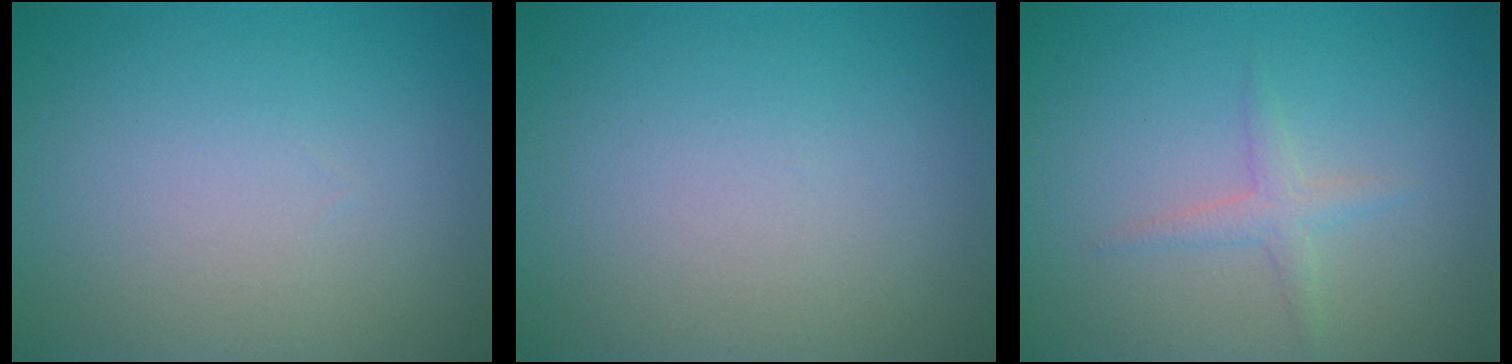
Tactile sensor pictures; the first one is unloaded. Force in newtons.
{"total": 0.0}
{"total": 1.5, "press": 1.5, "slide": 0.1}